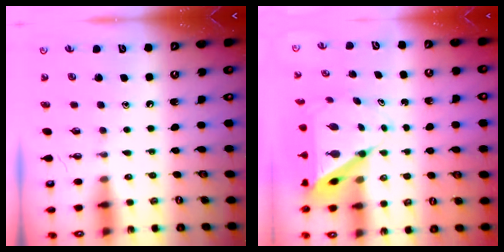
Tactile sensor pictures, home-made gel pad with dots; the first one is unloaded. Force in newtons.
{"total": 8.7, "press": 8.7, "slide": 0.8}